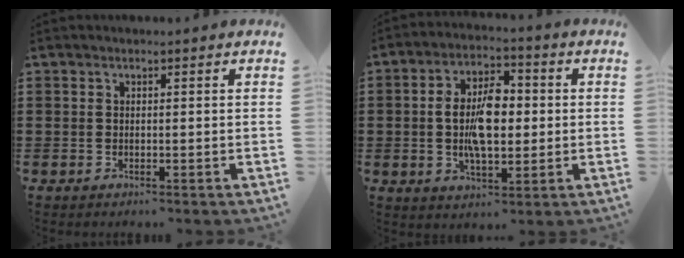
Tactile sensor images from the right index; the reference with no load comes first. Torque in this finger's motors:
{"motor_torque": [1.56, 0.58, 1.05, 0.21]}